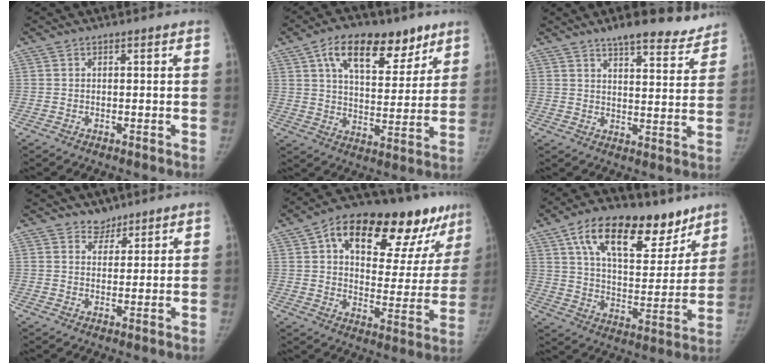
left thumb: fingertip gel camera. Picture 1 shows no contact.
{"total": 17.3, "force": [9.7, 9.1, 11.0], "torque": [-0.123, -0.026, 0.154]}
{"total": 13.9, "force": [11.4, 4.0, 6.8], "torque": [-0.047, -0.057, 0.150]}
{"total": 3.0, "force": [2.4, 1.8, -0.3], "torque": [0.031, -0.017, 0.032]}
{"total": 26.5, "force": [14.5, 12.2, 18.5], "torque": [-0.217, -0.004, 0.215]}
{"total": 22.8, "force": [13.7, 11.3, 14.4], "torque": [-0.186, -0.038, 0.226]}